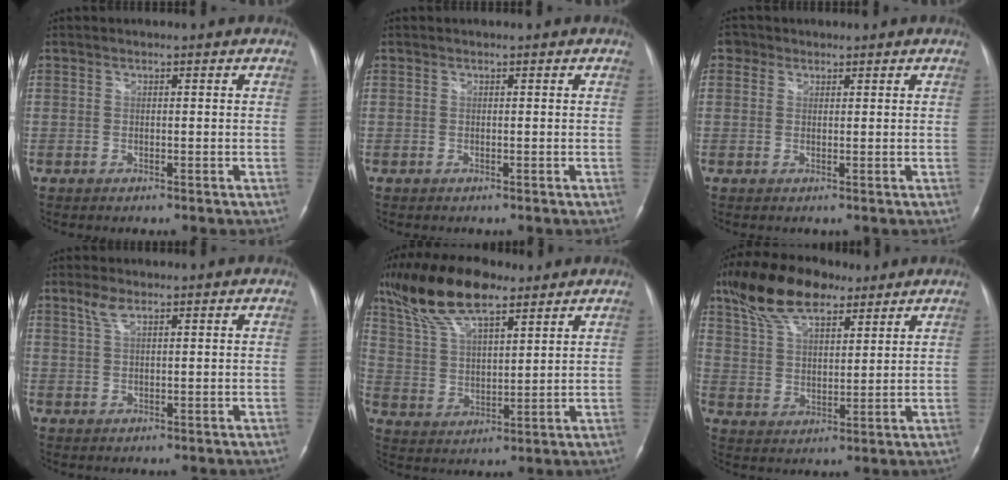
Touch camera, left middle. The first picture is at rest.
{"total": 0.0}
{"total": 2.0, "force": [1.2, 1.6, 0.2], "torque": [0.006, 0.005, 0.014]}
{"total": 2.4, "force": [1.6, 0.6, 1.7], "torque": [-0.043, 0.007, 0.037]}
{"total": 13.9, "force": [9.8, 4.2, 9.0], "torque": [-0.179, 0.024, 0.188]}
{"total": 13.0, "force": [9.0, 4.9, 7.9], "torque": [-0.156, 0.030, 0.171]}